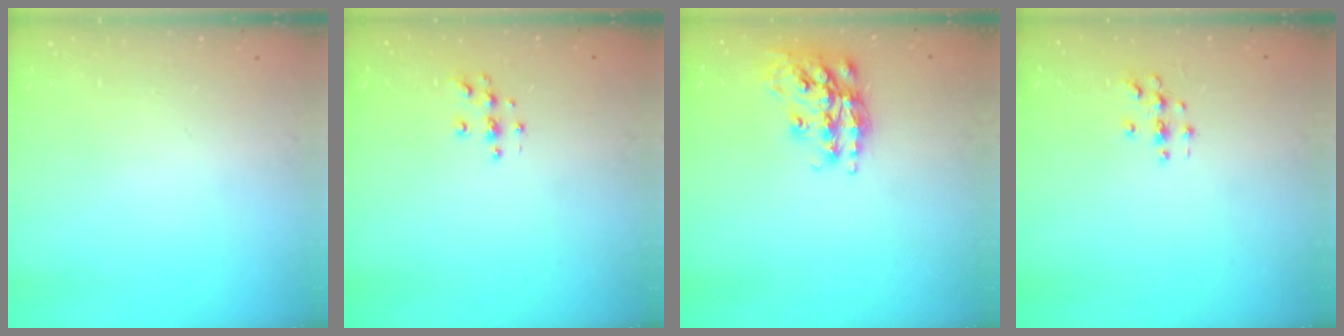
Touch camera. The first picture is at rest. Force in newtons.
{"total": 4.6, "press": 4.6, "slide": 0.2}
{"total": 17.2, "press": 17.2, "slide": 1.2}
{"total": 2.8, "press": 2.8, "slide": 0.3}